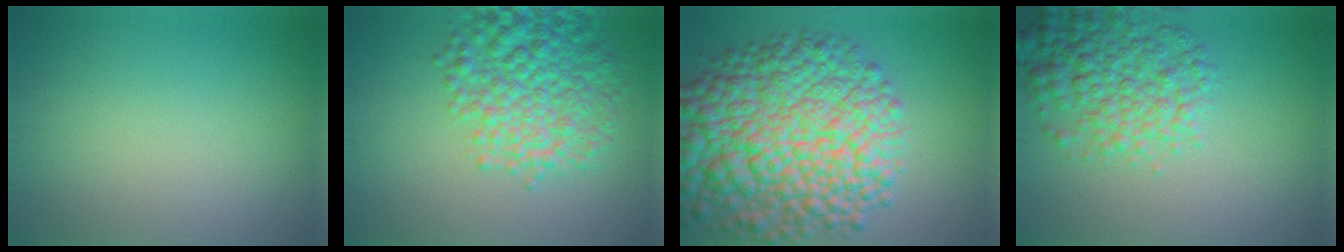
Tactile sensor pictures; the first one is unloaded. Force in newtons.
{"total": 6.9, "press": 6.9, "slide": 0.3}
{"total": 13.7, "press": 13.7, "slide": 0.5}
{"total": 5.5, "press": 5.4, "slide": 0.2}